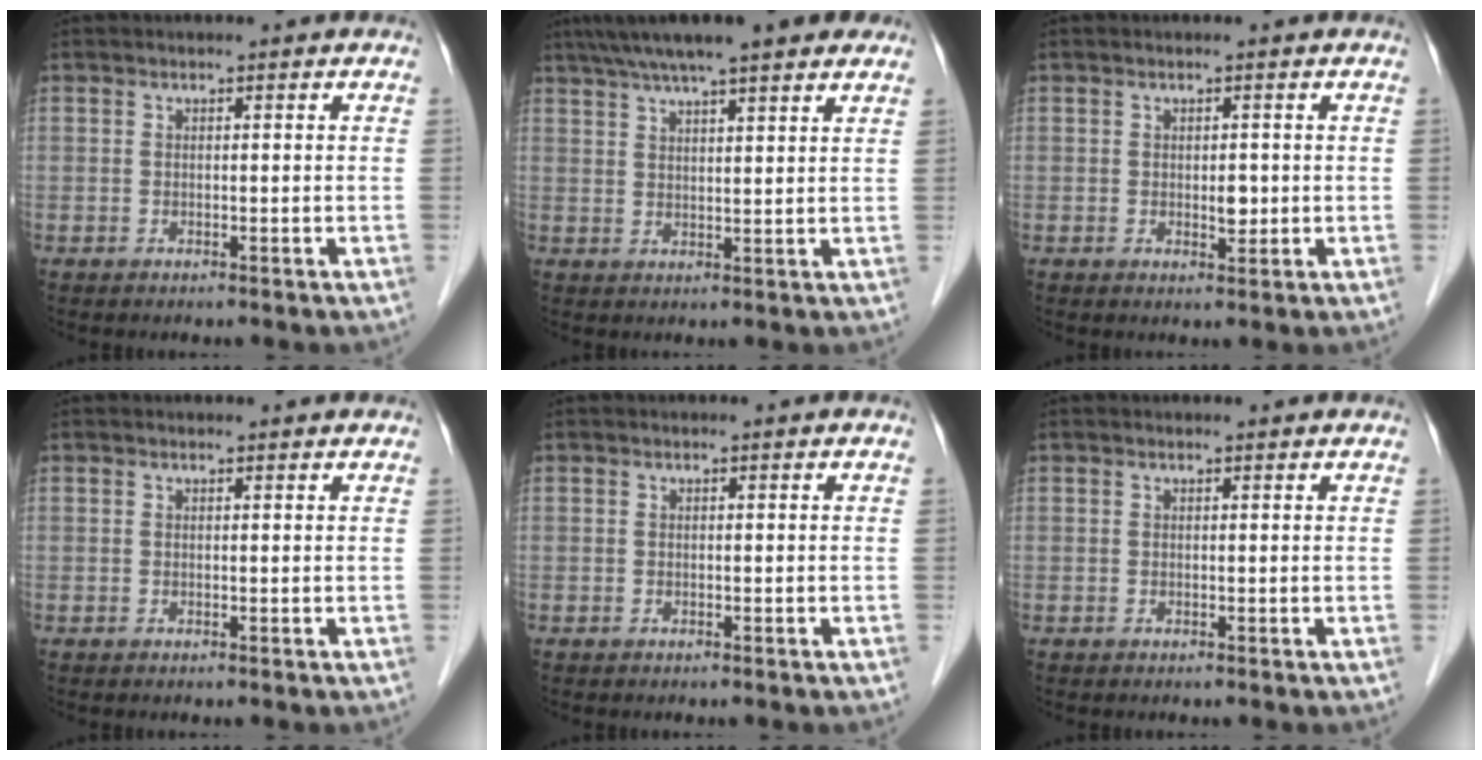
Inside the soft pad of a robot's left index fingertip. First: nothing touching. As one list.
[{"total": 14.0, "force": [10.9, 1.9, 8.6], "torque": [-0.141, 0.044, 0.157]}, {"total": 1.6, "force": [0.1, 0.9, 1.3], "torque": [-0.019, -0.002, 0.004]}, {"total": 1.4, "force": [1.4, 0.2, 0.2], "torque": [-0.012, 0.009, 0.015]}, {"total": 0.0}, {"total": 1.2, "force": [1.1, 0.2, 0.1], "torque": [-0.011, 0.008, 0.013]}]